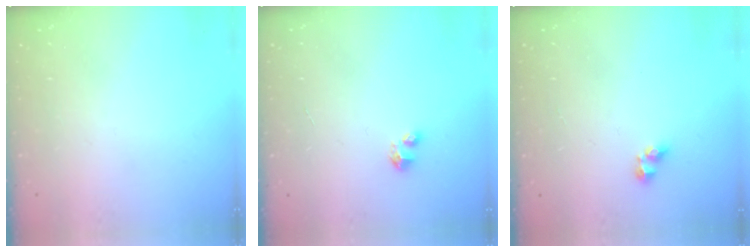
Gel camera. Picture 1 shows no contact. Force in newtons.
{"total": 2.8, "press": 2.8, "slide": 0.1}
{"total": 2.9, "press": 2.6, "slide": 1.1}